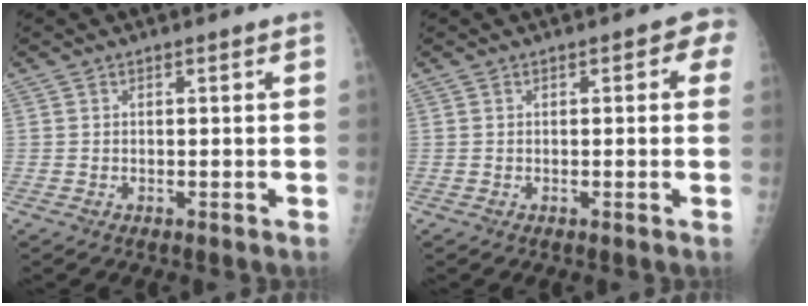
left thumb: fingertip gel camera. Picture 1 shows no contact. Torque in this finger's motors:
{"motor_torque": [-0.02, 0.15, -0.16, -0.07, 0.06]}